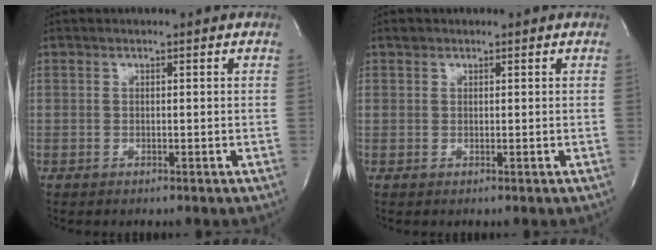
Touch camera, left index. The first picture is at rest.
{"total": 0.9, "force": [0.6, 0.7, 0.1], "torque": [0.004, 0.006, 0.006]}